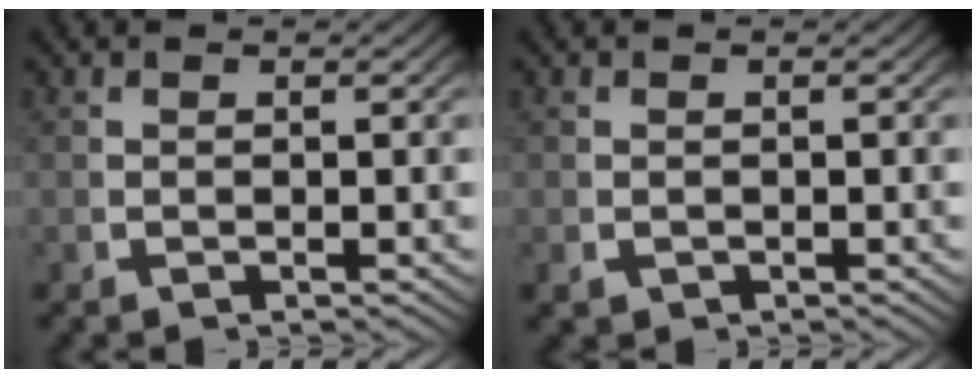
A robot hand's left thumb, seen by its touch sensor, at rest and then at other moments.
{"total": 0.8, "force": [-0.3, 0.7, 0.3], "torque": [-0.009, -0.009, 0.001]}